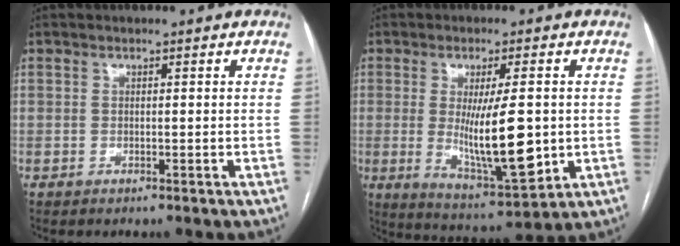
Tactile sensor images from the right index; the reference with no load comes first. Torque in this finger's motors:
{"motor_torque": [1.21, -0.67, 0.71, 0.15]}